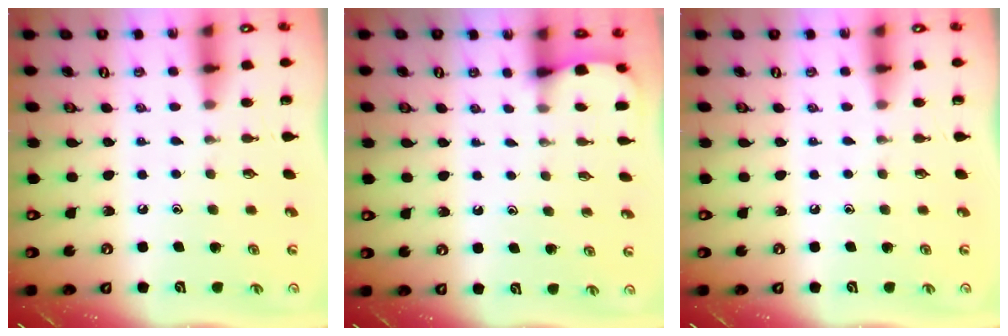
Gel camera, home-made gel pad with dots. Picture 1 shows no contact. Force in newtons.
{"total": 1.2, "press": 1.2, "slide": 0.0}
{"total": 0.0}